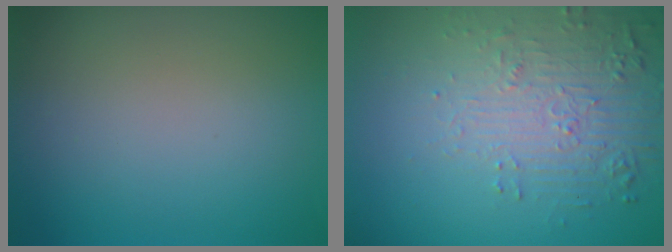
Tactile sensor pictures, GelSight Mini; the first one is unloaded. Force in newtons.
{"total": 5.6, "press": 3.8, "slide": 4.2}